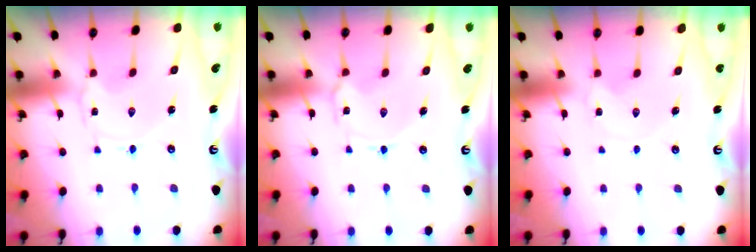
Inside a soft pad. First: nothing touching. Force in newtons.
{"total": 2.3, "press": 2.3, "slide": 0.3}
{"total": 0.0}